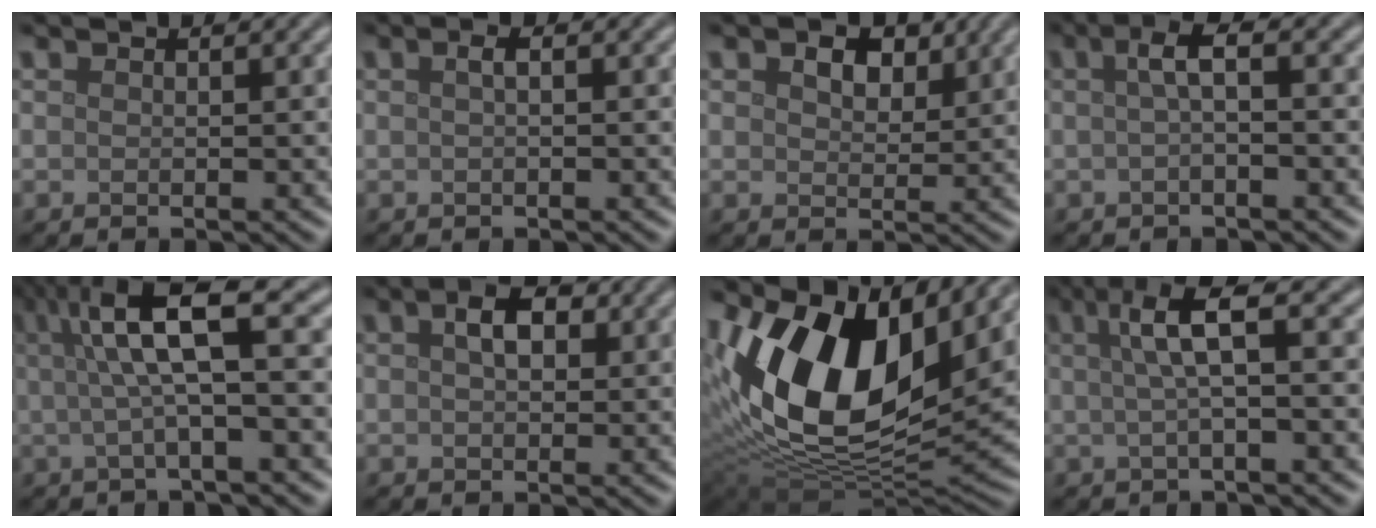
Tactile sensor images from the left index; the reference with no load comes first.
{"total": 1.1, "force": [0.2, 0.3, 1.1], "torque": [-0.020, 0.006, 0.003]}
{"total": 2.8, "force": [1.4, 1.8, 1.6], "torque": [-0.030, 0.000, 0.018]}
{"total": 2.5, "force": [0.2, 0.6, 2.5], "torque": [-0.044, 0.009, 0.000]}
{"total": 7.2, "force": [1.6, 1.6, 6.9], "torque": [-0.113, 0.016, 0.020]}
{"total": 3.0, "force": [1.0, 1.7, 2.3], "torque": [-0.039, 0.008, 0.012]}
{"total": 15.9, "force": [5.1, 8.6, 12.4], "torque": [-0.229, 0.009, 0.083]}
{"total": 4.7, "force": [1.0, 1.0, 4.5], "torque": [-0.078, 0.016, 0.014]}